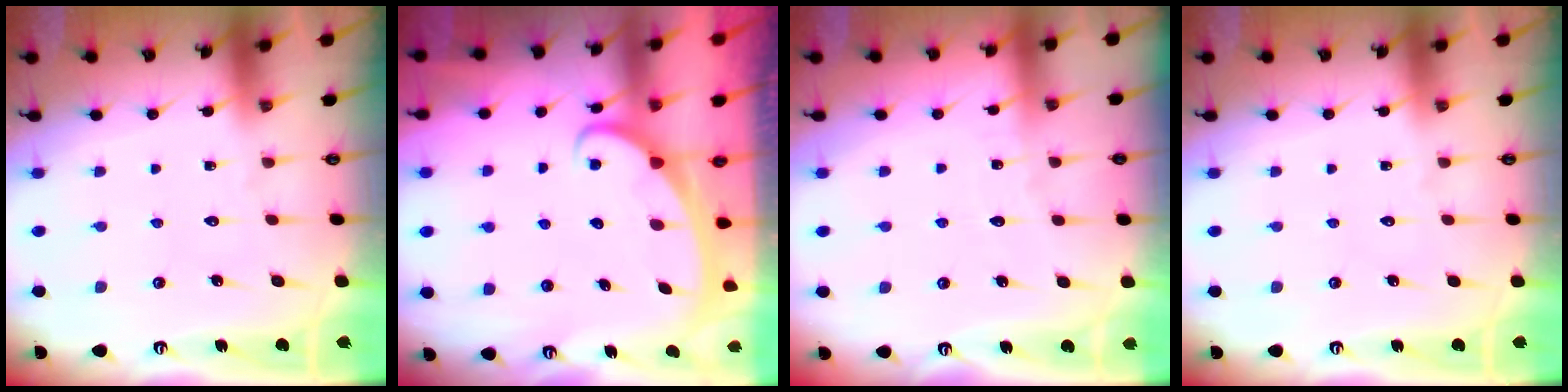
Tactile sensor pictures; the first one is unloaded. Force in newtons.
{"total": 2.6, "press": 2.6, "slide": 0.3}
{"total": 1.9, "press": 1.9, "slide": 0.2}
{"total": 0.0}